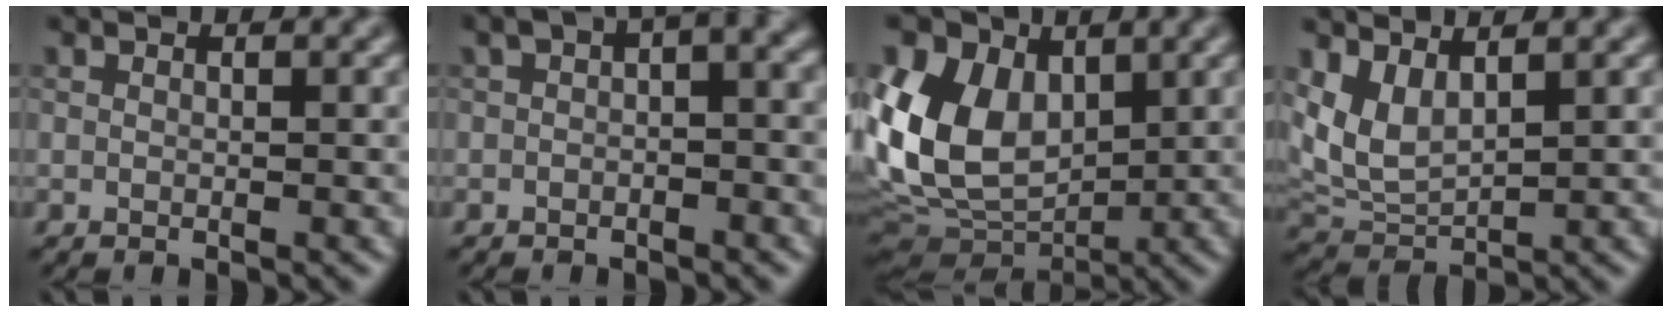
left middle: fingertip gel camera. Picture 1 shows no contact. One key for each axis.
{"total": 4.8, "fx": 1.5, "fy": 1.9, "fz": 4.2, "tx": -0.046, "ty": 0.018, "tz": 0.011}
{"total": 11.5, "fx": 2.8, "fy": 8.0, "fz": 7.8, "tx": -0.176, "ty": 0.005, "tz": 0.052}
{"total": 4.1, "fx": 2.0, "fy": 2.2, "fz": 2.9, "tx": -0.072, "ty": -0.006, "tz": 0.047}